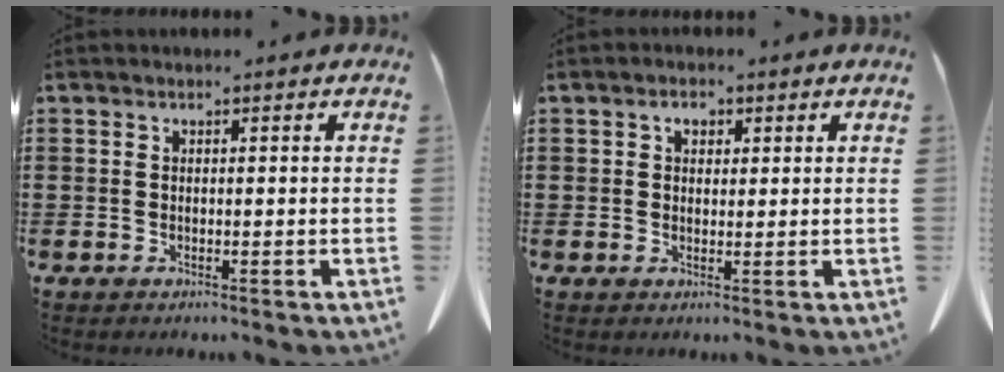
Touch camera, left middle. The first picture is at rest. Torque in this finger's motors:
{"motor_torque": [0.94, 0.89, 0.08, 0.02]}